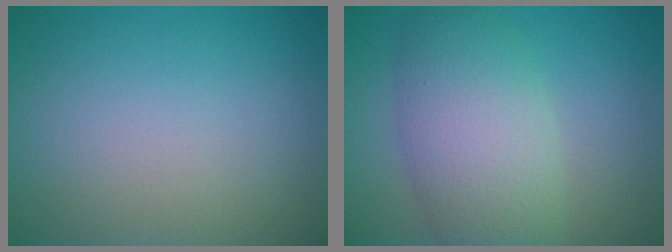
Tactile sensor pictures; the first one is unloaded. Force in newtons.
{"total": 7.0, "press": 7.0, "slide": 0.3}